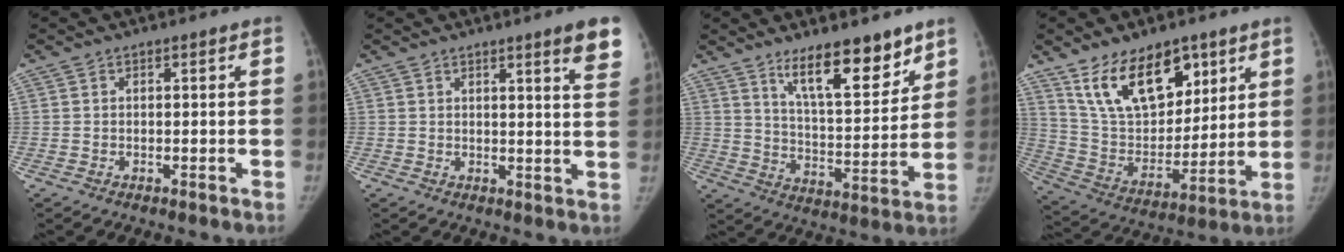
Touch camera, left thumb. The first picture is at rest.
{"total": 7.6, "force": [5.2, 0.5, 5.6], "torque": [-0.057, -0.028, 0.054]}
{"total": 14.6, "force": [10.2, 4.4, 9.5], "torque": [-0.114, -0.075, 0.173]}
{"total": 18.5, "force": [11.1, 10.2, 10.7], "torque": [-0.131, -0.056, 0.213]}